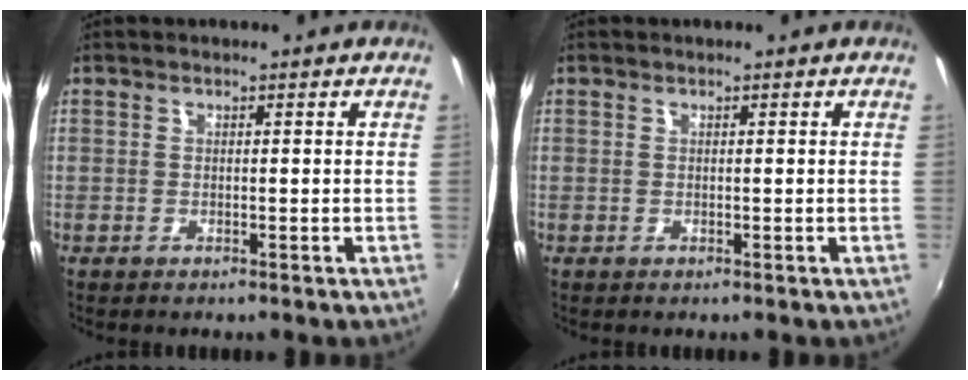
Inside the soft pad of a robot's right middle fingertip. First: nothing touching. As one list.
[{"total": 0.0}]